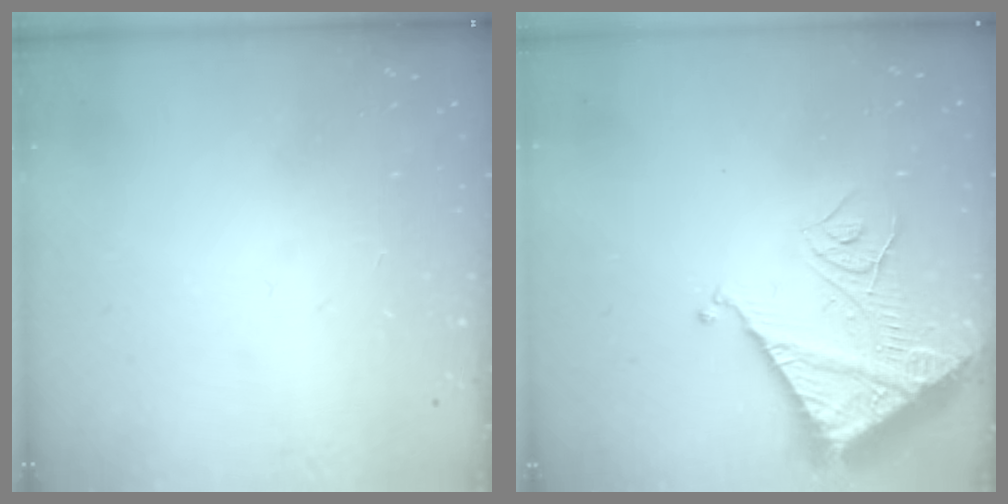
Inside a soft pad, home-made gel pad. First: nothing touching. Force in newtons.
{"total": 15.5, "press": 15.4, "slide": 1.6}